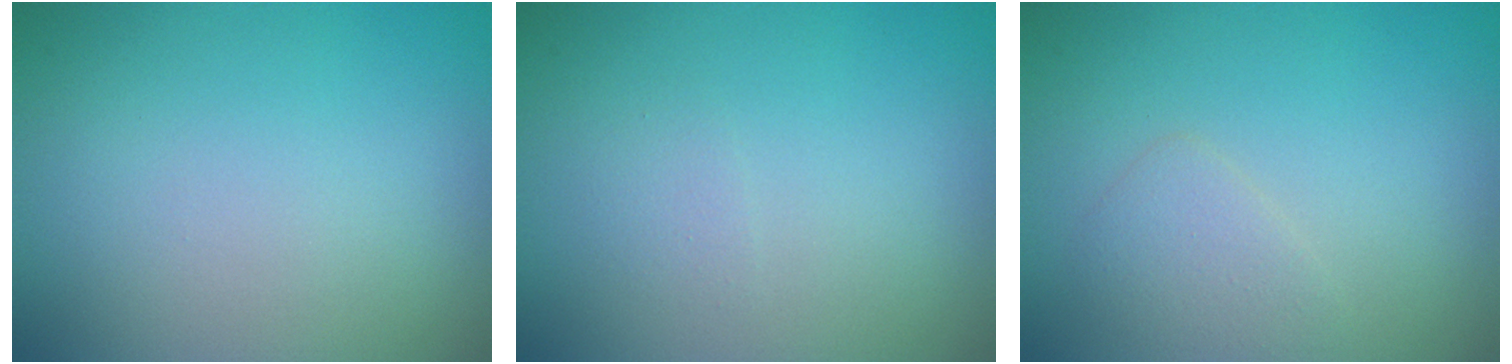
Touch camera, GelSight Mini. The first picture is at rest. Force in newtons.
{"total": 0.7, "press": 0.7, "slide": 0.0}
{"total": 1.7, "press": 1.7, "slide": 0.1}